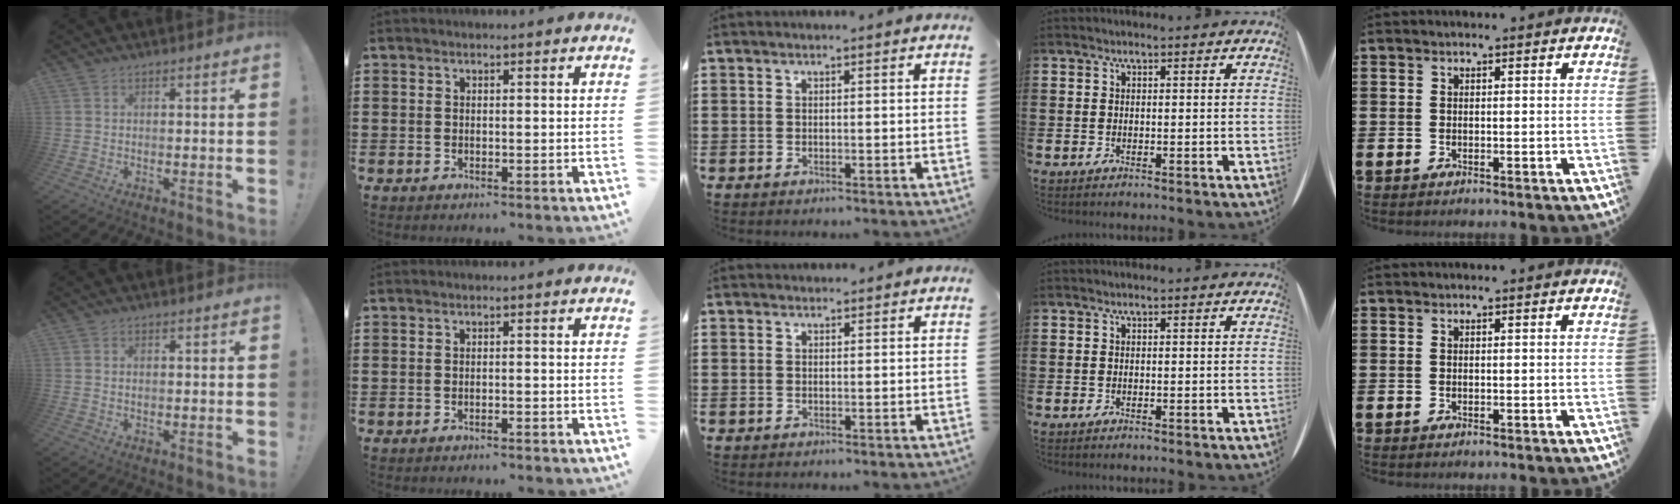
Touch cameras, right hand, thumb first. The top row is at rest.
{"thumb": {"total": 0.8, "force": [0.1, 0.5, 0.6], "torque": [-0.015, 0.004, 0.002]}, "index": {"total": 0.7, "force": [-0.6, -0.1, 0.3], "torque": [-0.009, -0.004, -0.012]}, "middle": {"total": 0.7, "force": [0.5, 0.4, -0.1], "torque": [0.009, -0.001, 0.009]}}